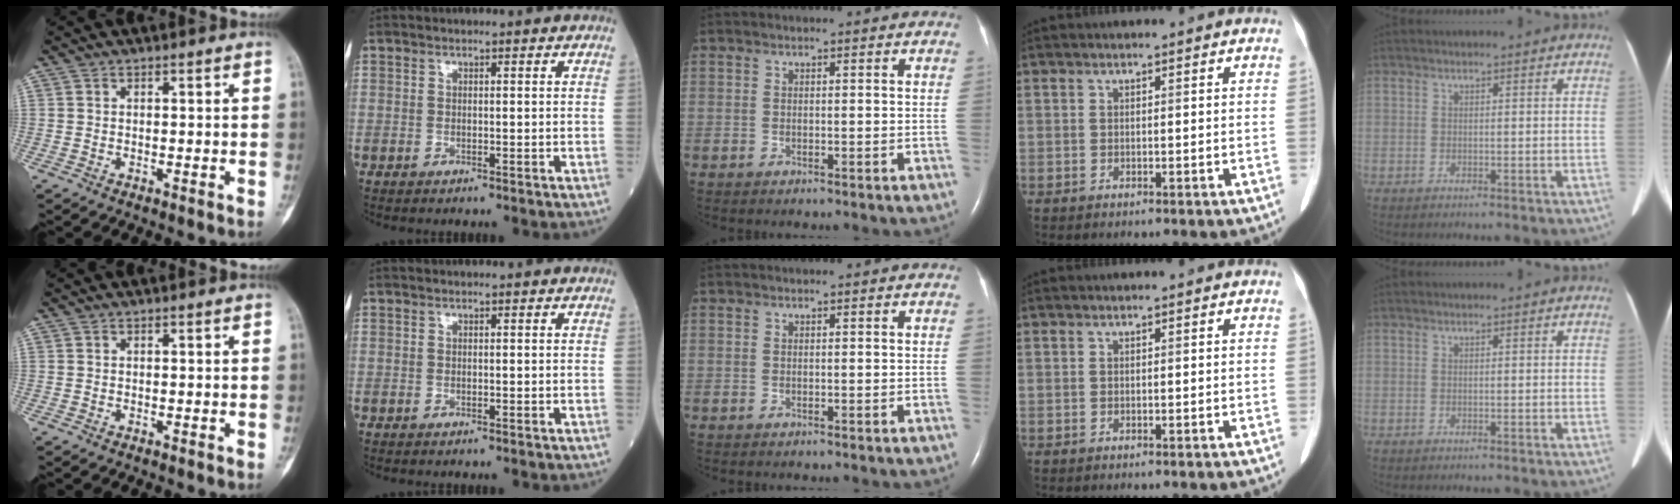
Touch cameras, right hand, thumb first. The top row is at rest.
{}